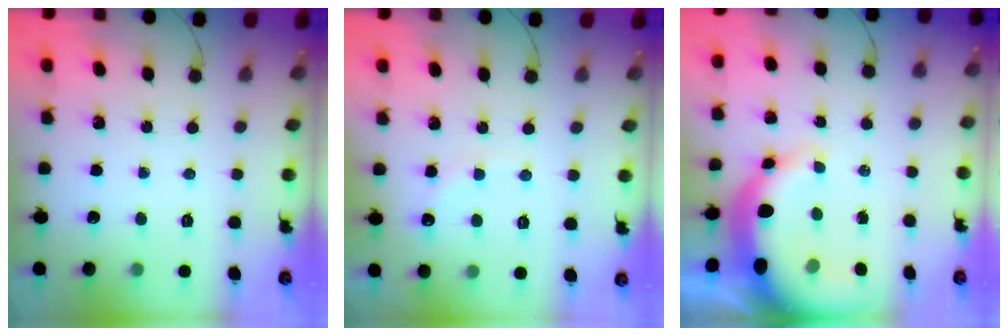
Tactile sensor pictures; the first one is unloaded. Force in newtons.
{"total": 8.1, "press": 8.0, "slide": 1.7}
{"total": 11.6, "press": 11.3, "slide": 2.7}